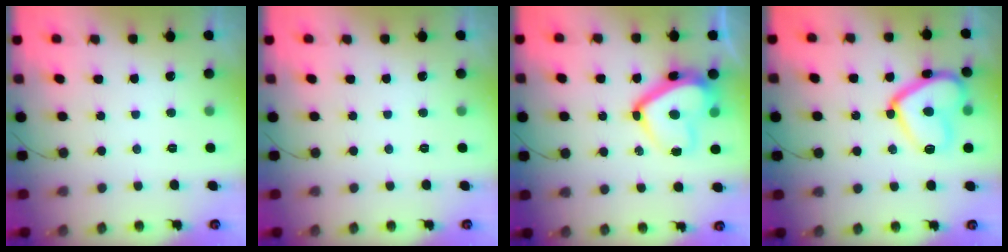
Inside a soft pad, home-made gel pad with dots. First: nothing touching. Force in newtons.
{"total": 0.0}
{"total": 16.1, "press": 16.0, "slide": 1.8}
{"total": 16.8, "press": 16.7, "slide": 1.4}